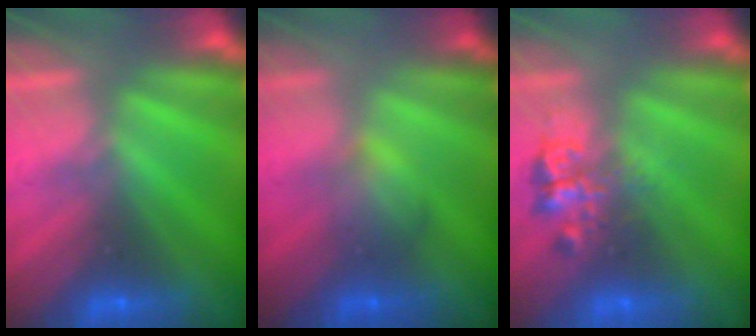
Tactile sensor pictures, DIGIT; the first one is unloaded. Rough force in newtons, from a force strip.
{"total": 2.1}
{"total": 2.4}